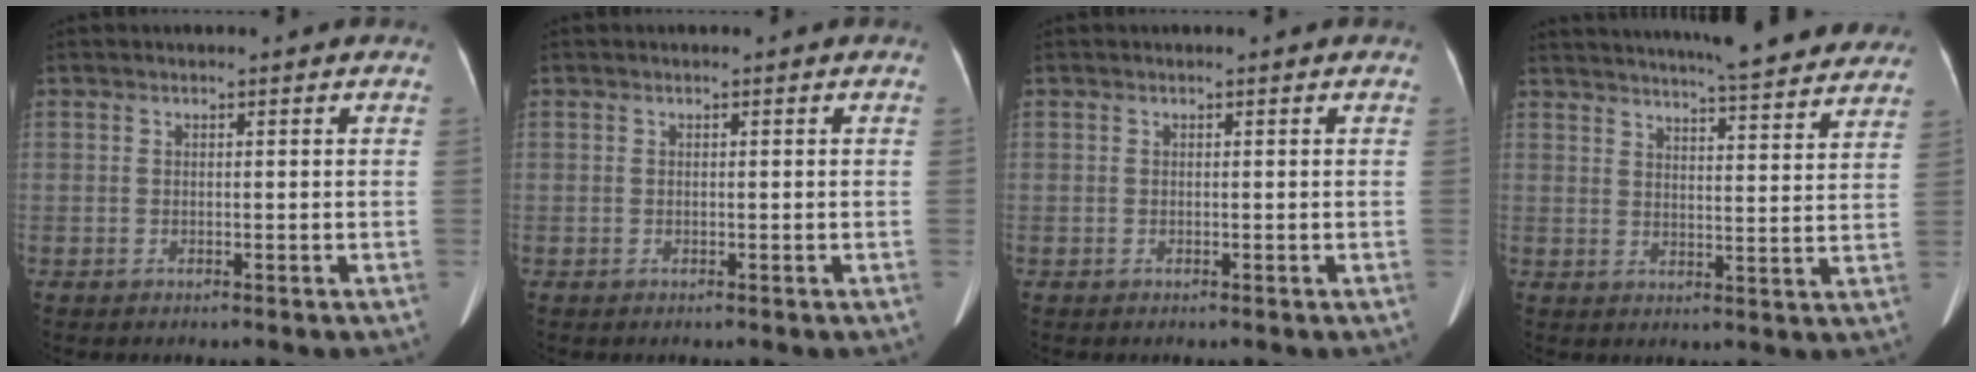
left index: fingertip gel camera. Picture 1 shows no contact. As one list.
[{"total": 0.0}, {"total": 0.0}, {"total": 22.6, "force": [20.4, 2.2, 9.5], "torque": [-0.140, -0.016, 0.251]}]